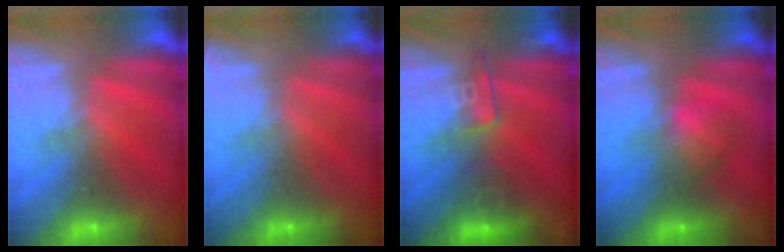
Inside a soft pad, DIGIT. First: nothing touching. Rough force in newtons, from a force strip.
{"total": 2.6}
{"total": 2.4}
{"total": 1.9}